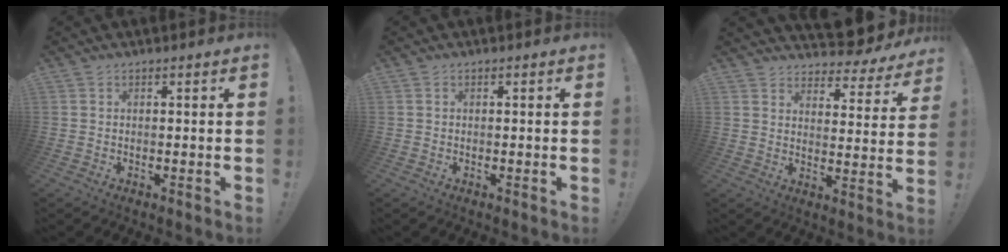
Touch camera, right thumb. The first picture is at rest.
{"total": 0.0}
{"total": 6.4, "force": [6.0, 1.4, 1.5], "torque": [-0.010, -0.069, 0.103]}